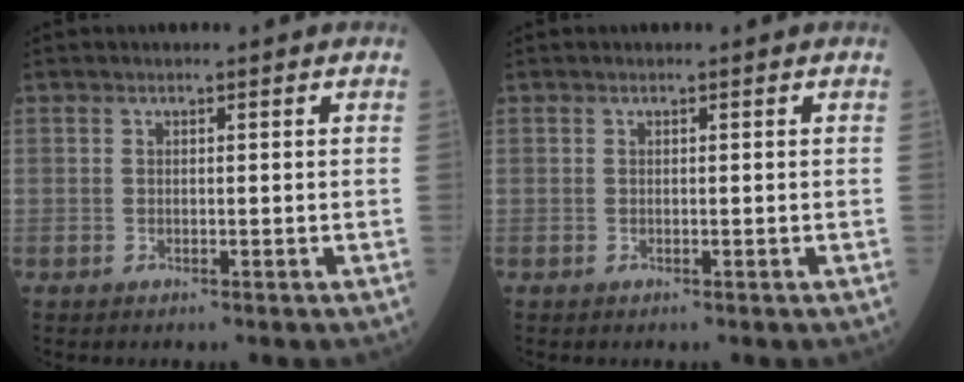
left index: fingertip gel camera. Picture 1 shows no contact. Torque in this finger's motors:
{"motor_torque": [-0.01, 0.00, 0.00, 0.00]}